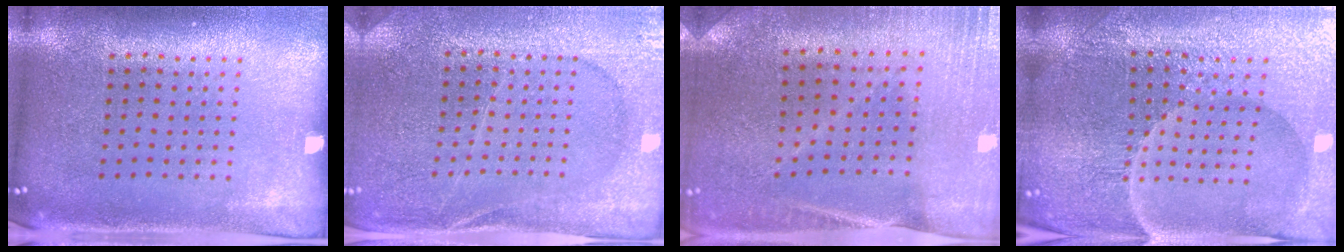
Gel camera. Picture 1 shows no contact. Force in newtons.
{"total": 3.0, "press": 2.9, "slide": 0.4}
{"total": 0.5, "press": 0.5, "slide": 0.0}
{"total": 5.0, "press": 4.9, "slide": 1.3}